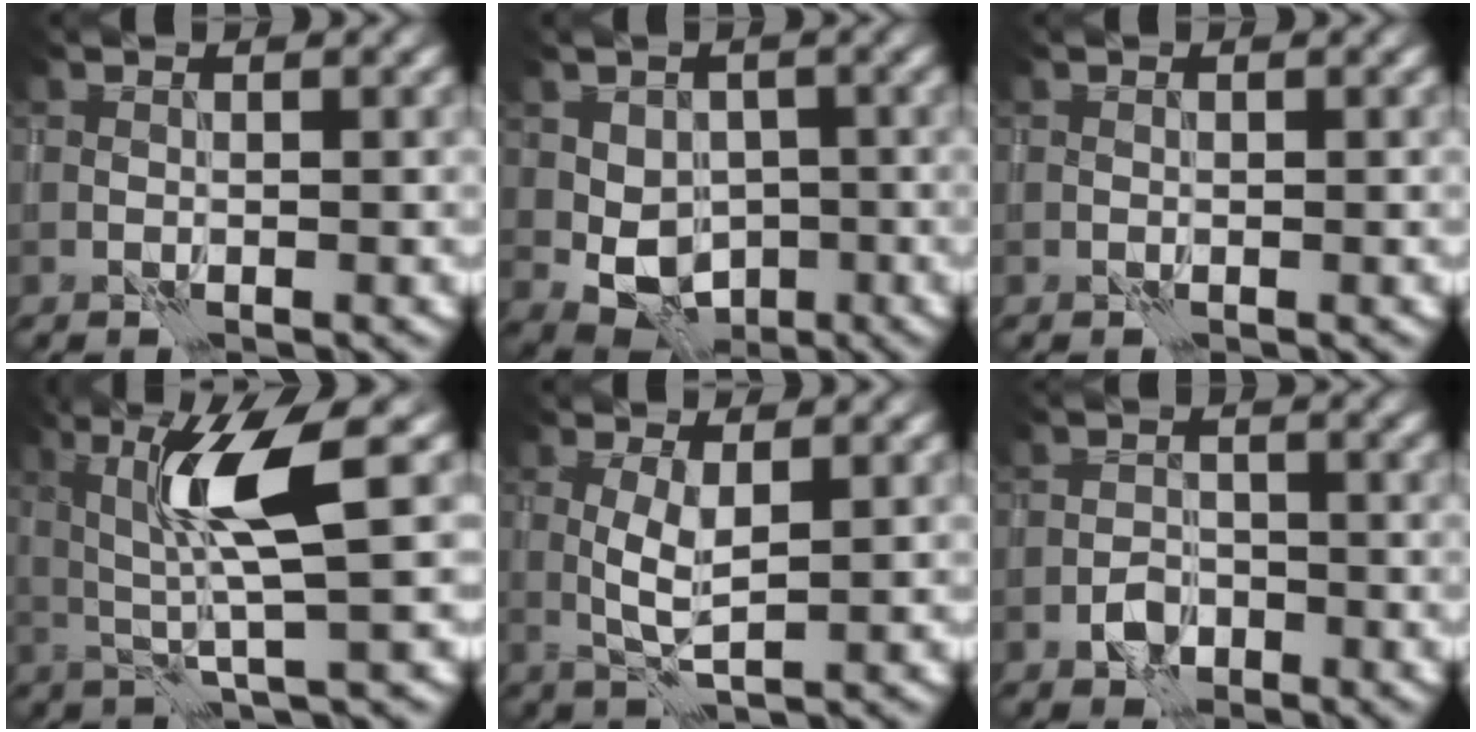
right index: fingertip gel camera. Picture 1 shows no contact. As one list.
[{"total": 4.9, "force": [-0.7, 3.8, 3.0], "torque": [-0.048, -0.003, -0.009]}, {"total": 0.0}, {"total": 6.0, "force": [1.7, 0.7, 5.7], "torque": [-0.114, 0.001, 0.034]}, {"total": 2.5, "force": [0.5, 0.6, 2.4], "torque": [-0.050, 0.002, 0.010]}, {"total": 1.8, "force": [-1.0, 1.3, 0.7], "torque": [-0.007, 0.005, -0.021]}]